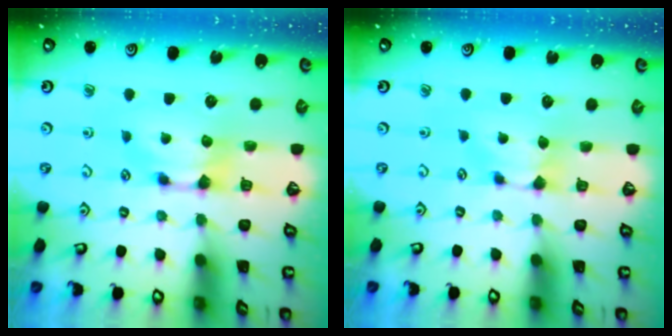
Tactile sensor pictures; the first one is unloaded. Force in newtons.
{"total": 1.1, "press": 0.7, "slide": 0.8}